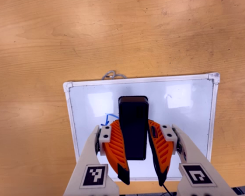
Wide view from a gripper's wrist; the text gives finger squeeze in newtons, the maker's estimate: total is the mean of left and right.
{"total": 8.2, "left": 5.8, "right": 10.5}